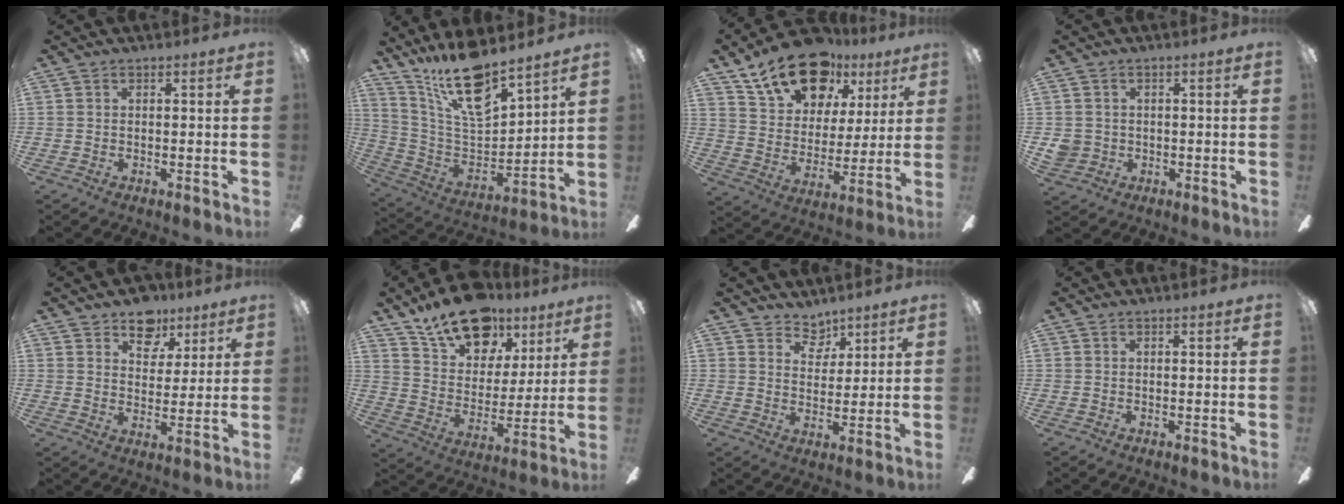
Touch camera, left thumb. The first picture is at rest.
{"total": 17.8, "force": [13.8, 5.4, 10.0], "torque": [-0.192, -0.094, 0.241]}
{"total": 18.9, "force": [12.7, 10.8, 8.8], "torque": [-0.155, -0.066, 0.229]}
{"total": 3.4, "force": [-0.1, 3.3, 0.8], "torque": [-0.019, 0.003, -0.004]}
{"total": 9.4, "force": [6.5, 6.2, 3.0], "torque": [-0.038, -0.034, 0.118]}
{"total": 18.4, "force": [13.4, 9.8, 7.8], "torque": [-0.138, -0.081, 0.241]}
{"total": 5.9, "force": [4.6, 3.4, 1.3], "torque": [-0.018, -0.024, 0.084]}
{"total": 0.0}